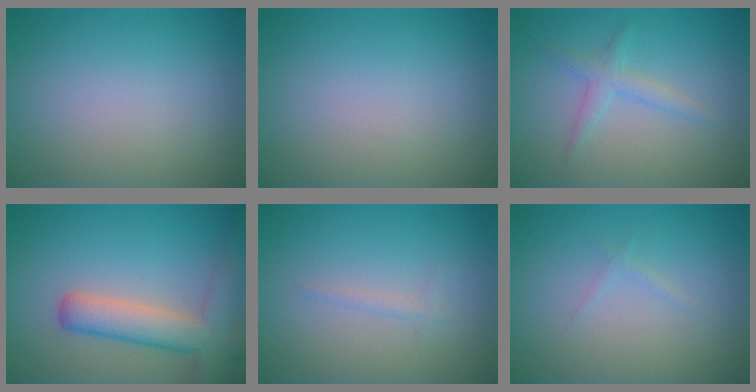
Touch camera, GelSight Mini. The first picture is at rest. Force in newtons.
{"total": 0.0}
{"total": 1.8, "press": 1.8, "slide": 0.0}
{"total": 5.6, "press": 5.6, "slide": 0.4}
{"total": 1.0, "press": 1.0, "slide": 0.1}
{"total": 0.5, "press": 0.5, "slide": 0.1}